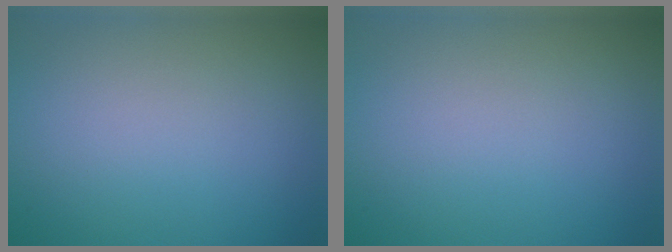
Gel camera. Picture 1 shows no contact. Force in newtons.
{"total": 0.0}